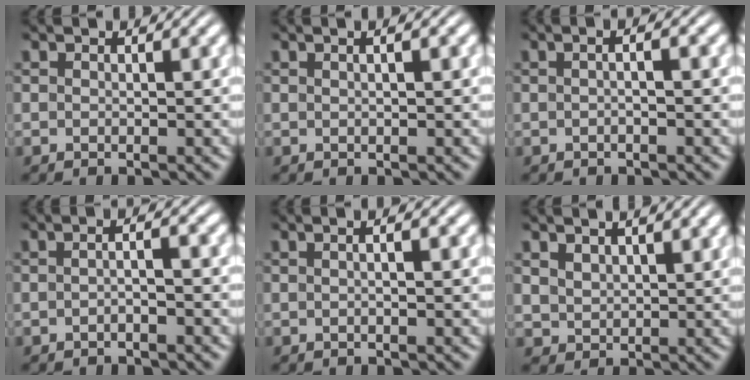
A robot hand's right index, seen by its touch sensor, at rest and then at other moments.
{"total": 1.1, "force": [0.2, -0.1, 1.1], "torque": [-0.008, 0.007, 0.002]}
{"total": 1.8, "force": [-0.2, 0.3, 1.7], "torque": [-0.020, 0.011, -0.010]}
{"total": 1.8, "force": [-0.8, 0.3, 1.5], "torque": [-0.018, 0.005, -0.019]}
{"total": 1.4, "force": [0.0, 0.1, 1.4], "torque": [-0.016, 0.007, -0.003]}
{"total": 1.9, "force": [1.5, 1.0, 0.5], "torque": [-0.009, -0.004, 0.041]}